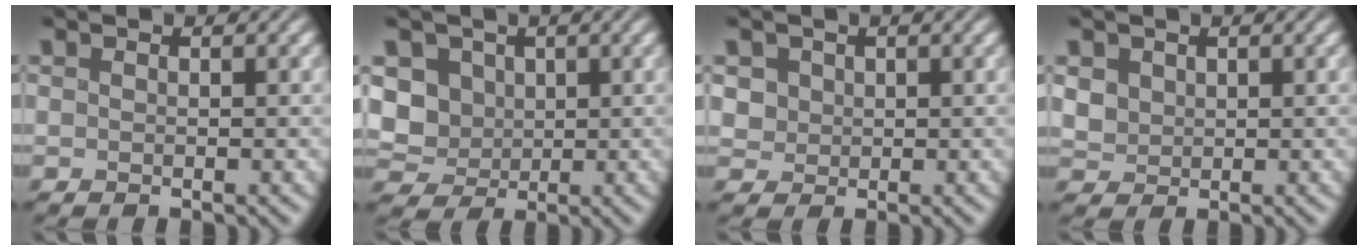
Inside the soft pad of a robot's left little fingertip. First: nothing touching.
{"total": 5.5, "force": [0.4, 4.8, 2.6], "torque": [-0.064, 0.009, -0.007]}
{"total": 1.6, "force": [0.3, 1.5, 0.4], "torque": [-0.015, -0.010, 0.014]}
{"total": 2.0, "force": [0.5, 1.7, 0.8], "torque": [-0.024, -0.003, 0.012]}